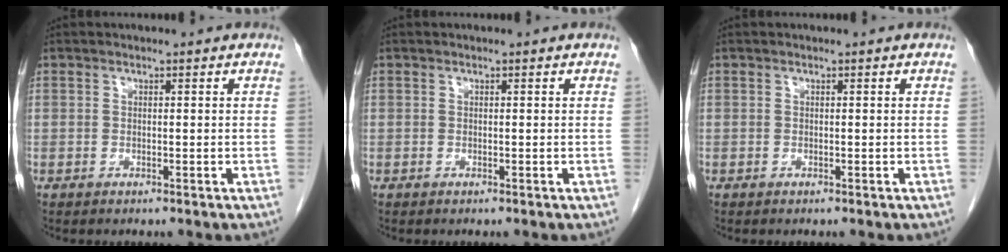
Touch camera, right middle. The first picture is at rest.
{"total": 0.0}
{"total": 0.0}